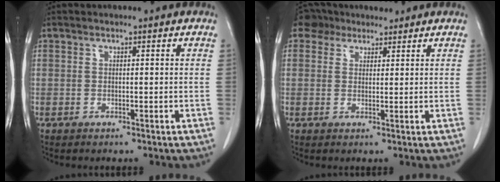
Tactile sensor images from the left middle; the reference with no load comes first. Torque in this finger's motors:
{"motor_torque": [0.16, -0.15, -0.07, -0.03]}